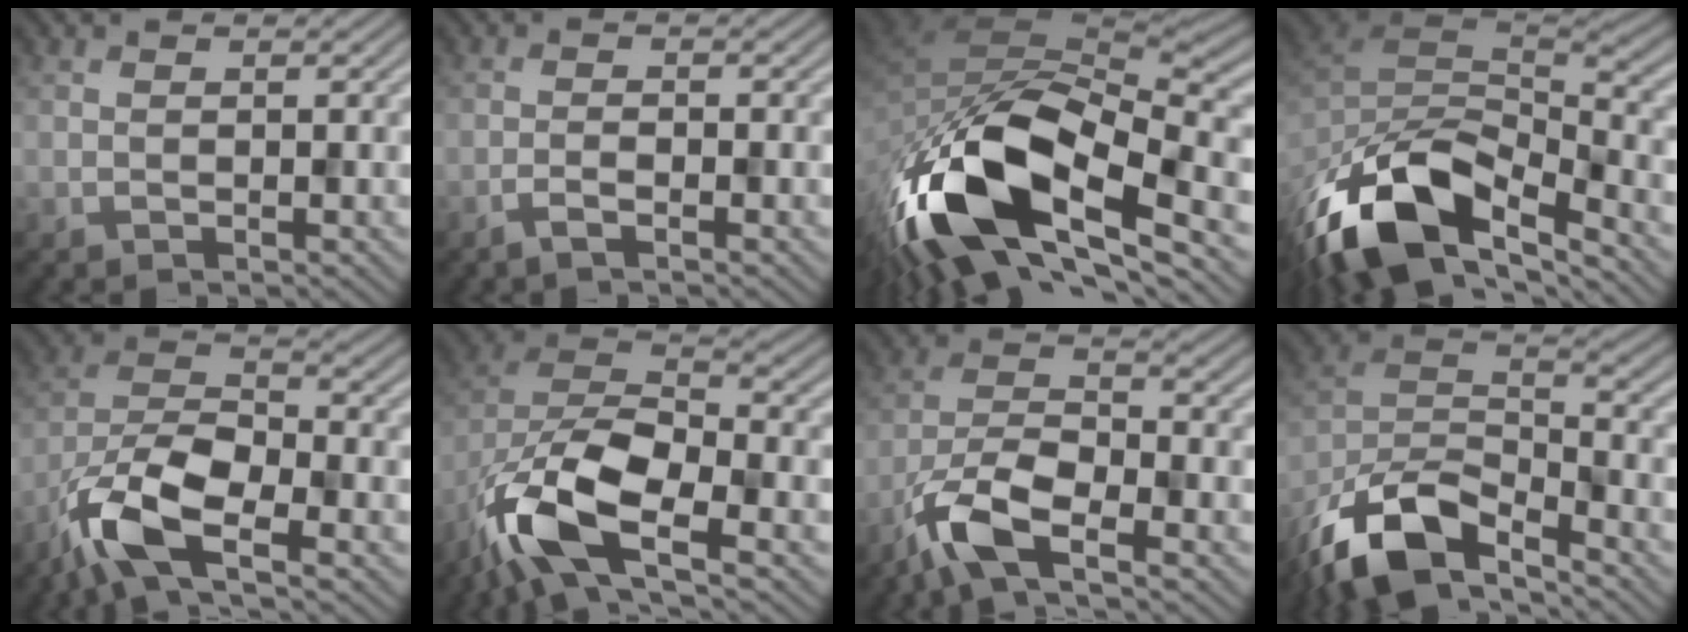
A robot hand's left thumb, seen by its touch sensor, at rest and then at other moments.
{"total": 1.5, "force": [-1.1, 0.2, 1.1], "torque": [-0.022, 0.007, -0.025]}
{"total": 18.7, "force": [-7.7, 8.8, 14.5], "torque": [-0.305, -0.028, -0.141]}
{"total": 15.9, "force": [-9.8, 7.0, 10.4], "torque": [-0.255, -0.027, -0.167]}
{"total": 11.2, "force": [-6.5, 4.4, 8.0], "torque": [-0.164, -0.007, -0.143]}
{"total": 14.3, "force": [-7.4, 6.4, 10.4], "torque": [-0.229, -0.019, -0.151]}
{"total": 8.6, "force": [-5.5, 2.8, 5.9], "torque": [-0.120, -0.001, -0.123]}
{"total": 13.4, "force": [-9.4, 5.1, 8.0], "torque": [-0.174, -0.013, -0.194]}